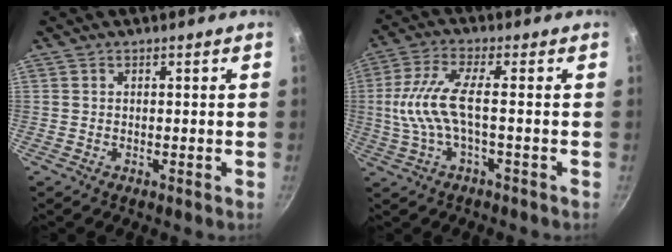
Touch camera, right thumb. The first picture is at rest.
{"total": 9.0, "force": [-1.0, 2.5, 8.6], "torque": [-0.198, 0.013, -0.022]}